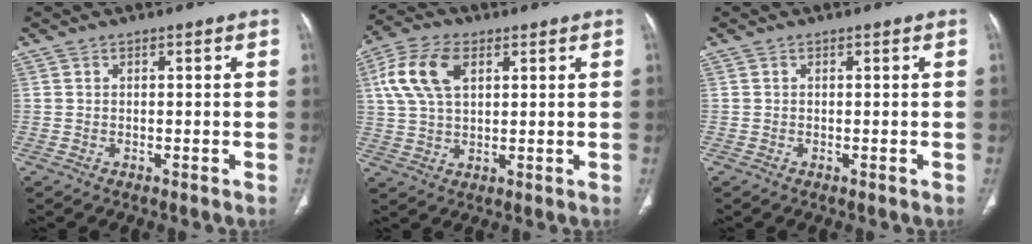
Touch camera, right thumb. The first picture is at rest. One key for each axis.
{"total": 10.9, "fx": 3.6, "fy": 6.3, "fz": 8.1, "tx": -0.167, "ty": 0.008, "tz": 0.070}
{"total": 0.0}